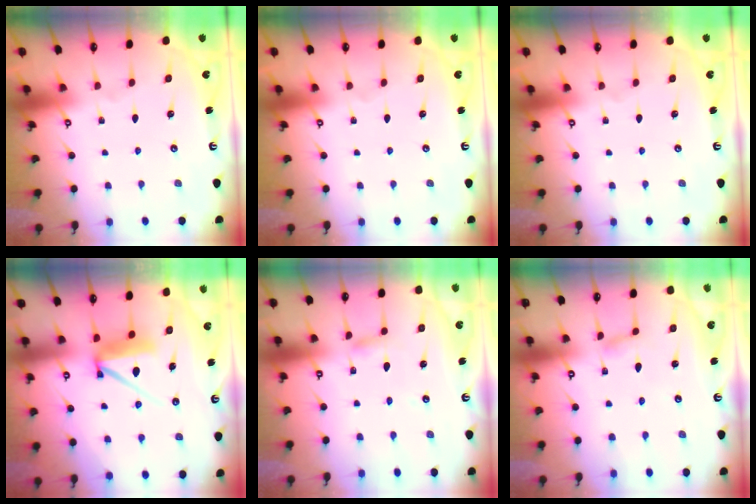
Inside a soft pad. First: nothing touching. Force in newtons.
{"total": 0.0}
{"total": 0.0}
{"total": 7.6, "press": 7.5, "slide": 0.8}
{"total": 2.7, "press": 2.7, "slide": 0.1}
{"total": 1.8, "press": 1.7, "slide": 0.1}